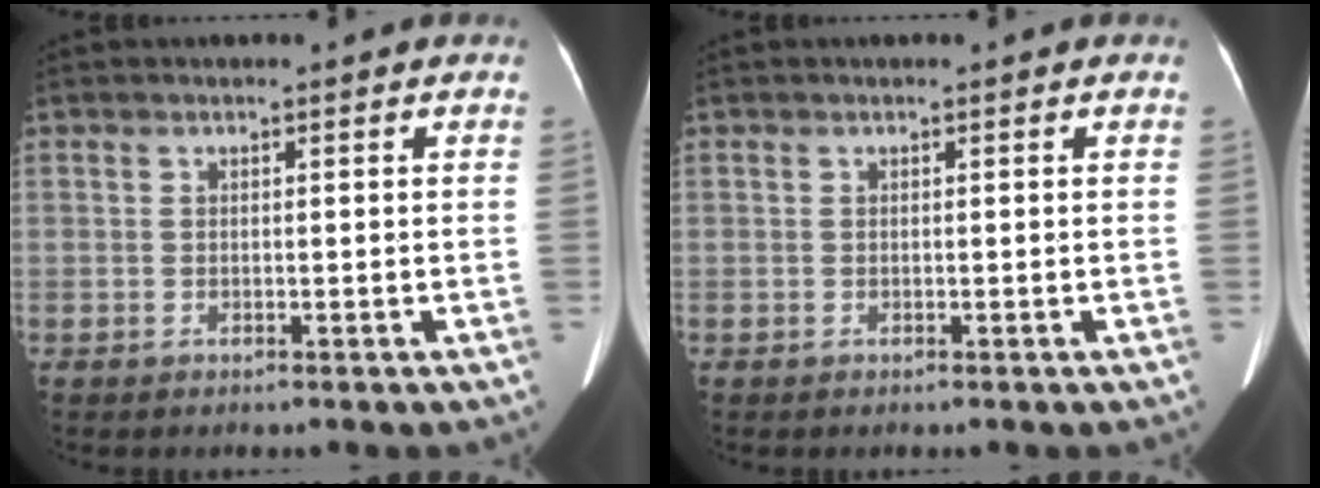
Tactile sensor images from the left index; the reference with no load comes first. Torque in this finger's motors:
{"motor_torque": [0.12, -0.04, 0.00, 0.01]}